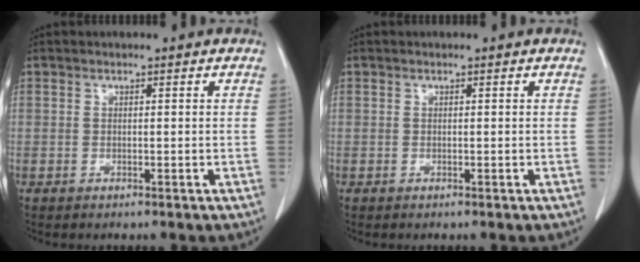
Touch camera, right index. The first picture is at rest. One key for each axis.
{"total": 0.0}